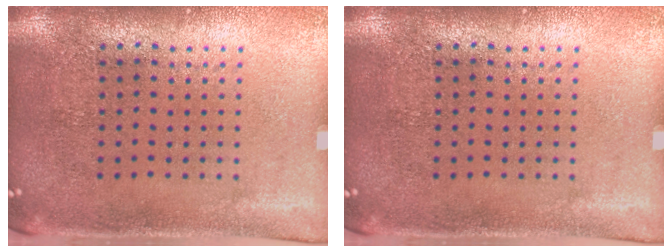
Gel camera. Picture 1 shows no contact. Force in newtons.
{"total": 0.0}